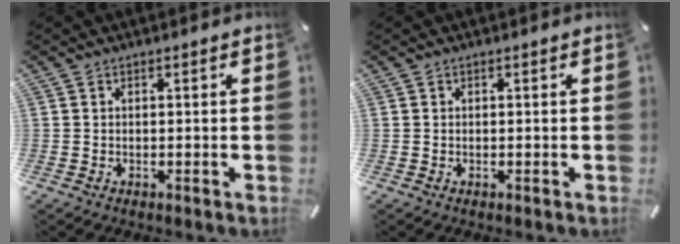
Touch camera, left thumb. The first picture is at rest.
{"total": 0.0}